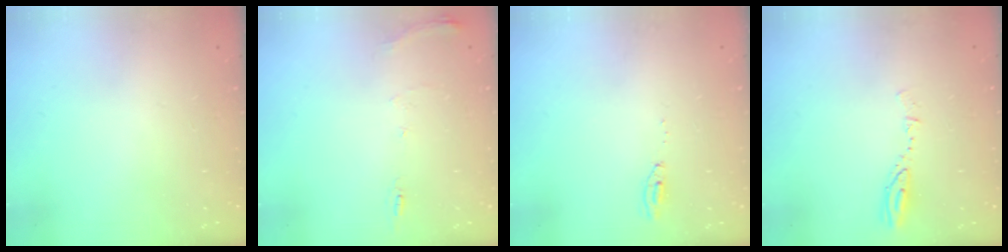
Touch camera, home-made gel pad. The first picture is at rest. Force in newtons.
{"total": 7.4, "press": 7.4, "slide": 0.8}
{"total": 4.1, "press": 4.1, "slide": 0.4}
{"total": 4.0, "press": 4.0, "slide": 0.3}